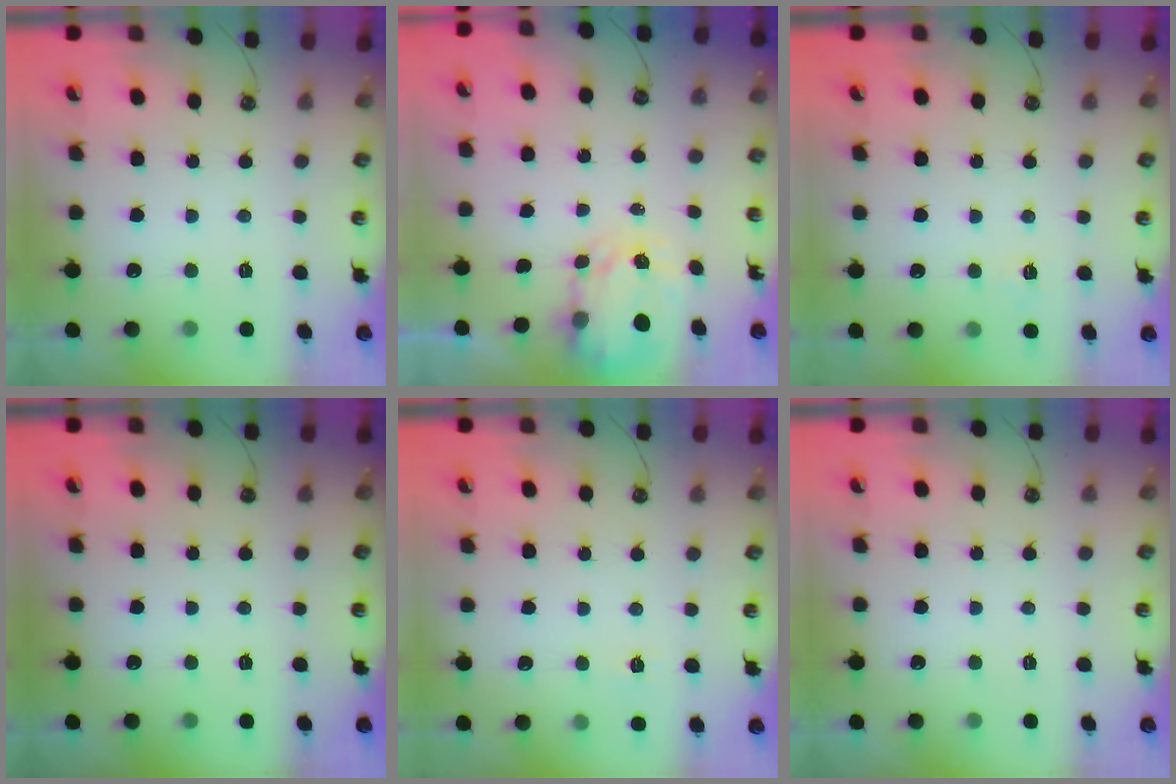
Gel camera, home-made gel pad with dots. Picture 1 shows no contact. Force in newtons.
{"total": 3.5, "press": 3.5, "slide": 0.4}
{"total": 3.6, "press": 3.5, "slide": 0.4}
{"total": 0.0}
{"total": 3.7, "press": 3.6, "slide": 0.5}
{"total": 0.0}